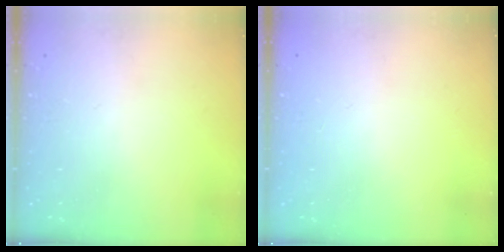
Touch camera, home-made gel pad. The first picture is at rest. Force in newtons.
{"total": 0.0}